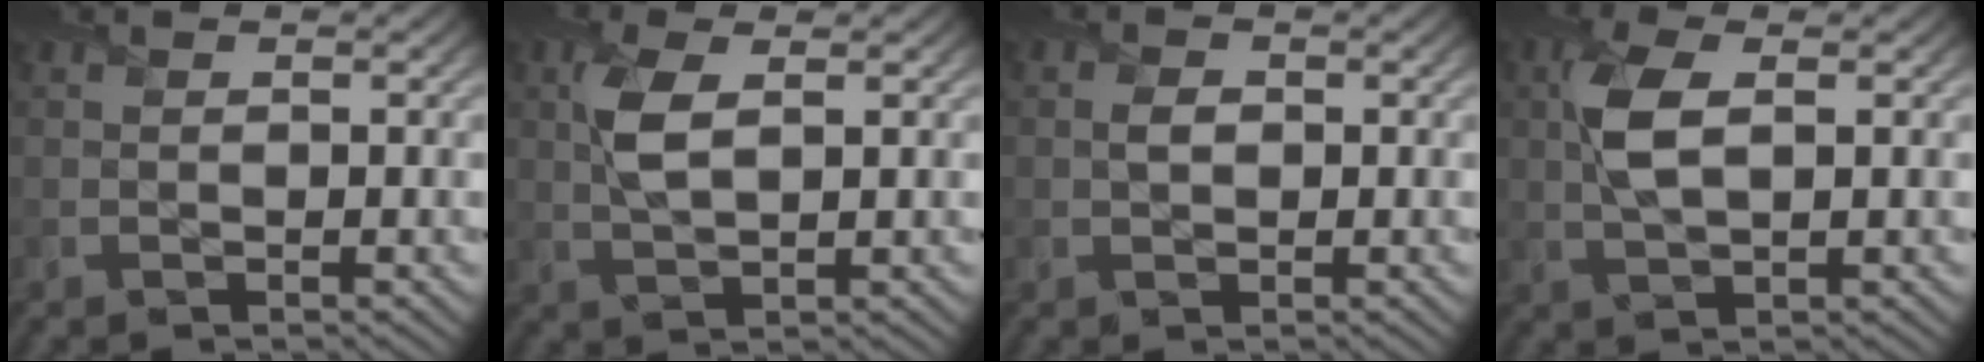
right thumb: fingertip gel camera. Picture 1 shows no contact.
{"total": 4.2, "force": [1.1, 1.6, 3.7], "torque": [-0.092, 0.002, 0.024]}
{"total": 1.2, "force": [0.0, 1.0, 0.6], "torque": [-0.011, -0.003, 0.000]}
{"total": 5.0, "force": [0.9, 2.0, 4.5], "torque": [-0.109, 0.004, 0.020]}